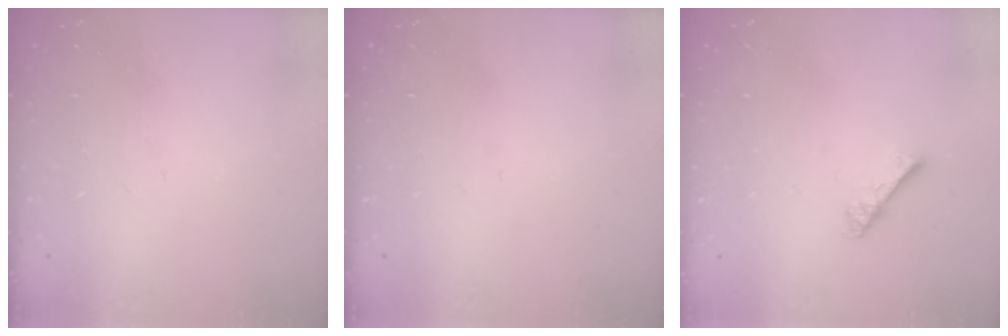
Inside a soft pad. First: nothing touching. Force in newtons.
{"total": 0.0}
{"total": 3.6, "press": 3.6, "slide": 0.3}